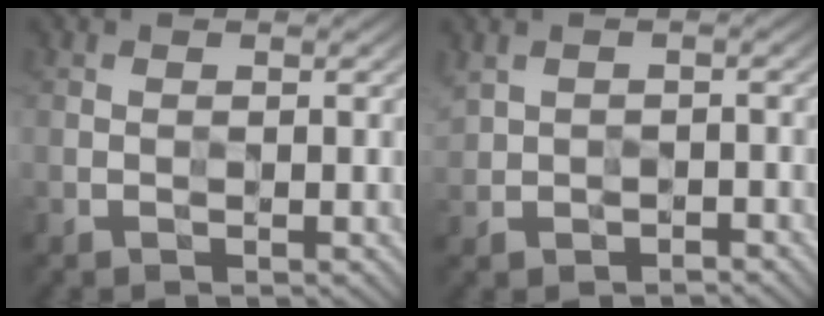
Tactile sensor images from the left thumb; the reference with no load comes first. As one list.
[{"total": 2.7, "force": [-0.7, 2.3, 1.4], "torque": [-0.029, -0.012, -0.015]}]